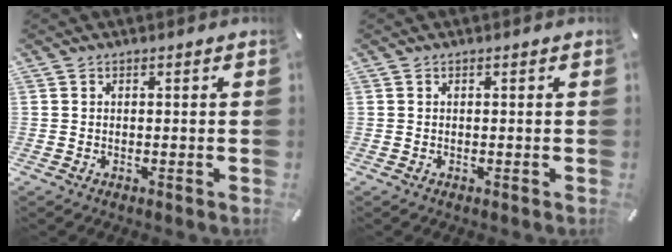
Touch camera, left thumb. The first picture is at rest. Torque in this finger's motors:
{"motor_torque": [0.12, 0.12, -0.01, 0.00, 0.00]}